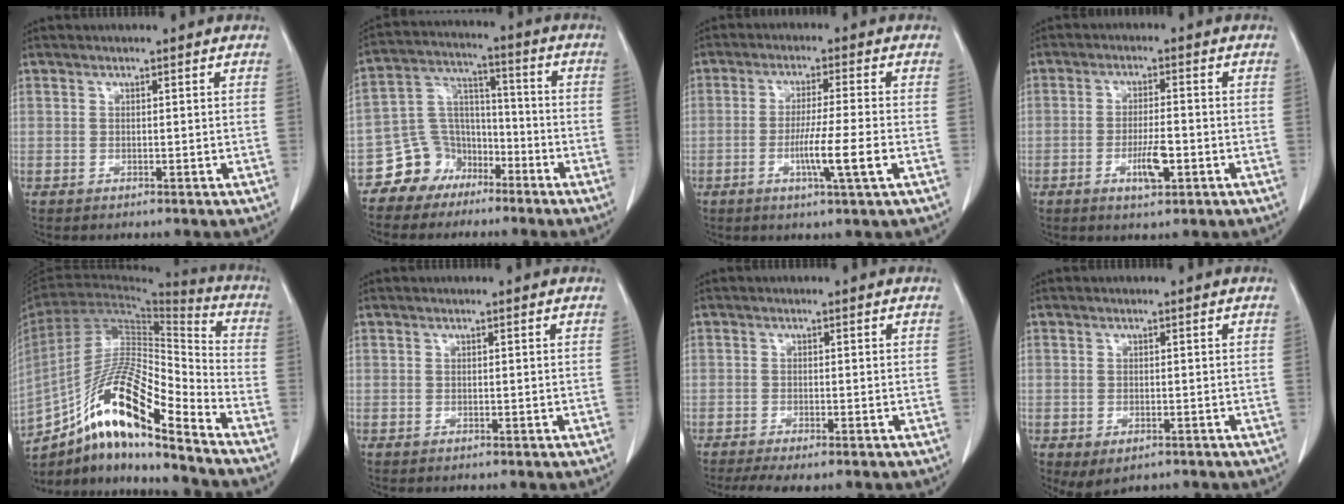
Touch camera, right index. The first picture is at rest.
{"total": 8.6, "force": [-5.7, 6.4, 0.9], "torque": [-0.016, 0.042, -0.098]}
{"total": 7.1, "force": [-2.3, -0.7, 6.7], "torque": [-0.116, -0.014, -0.042]}
{"total": 4.9, "force": [-1.9, 1.2, 4.4], "torque": [-0.080, -0.002, -0.029]}
{"total": 19.2, "force": [-12.8, 2.8, 14.1], "torque": [-0.273, 0.003, -0.226]}
{"total": 0.0}
{"total": 4.9, "force": [-3.6, 1.2, 3.0], "torque": [-0.058, -0.014, -0.054]}
{"total": 3.1, "force": [-1.5, 1.8, 1.9], "torque": [-0.034, -0.008, -0.009]}